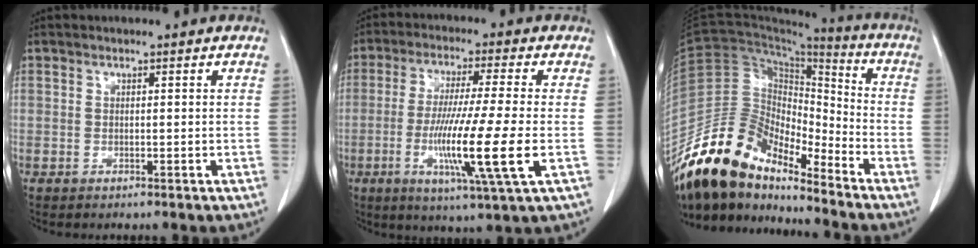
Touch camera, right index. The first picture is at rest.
{"total": 13.6, "force": [-3.3, -0.9, 13.2], "torque": [-0.250, -0.030, -0.065]}
{"total": 16.3, "force": [-13.6, 5.8, 7.0], "torque": [-0.123, 0.042, -0.255]}